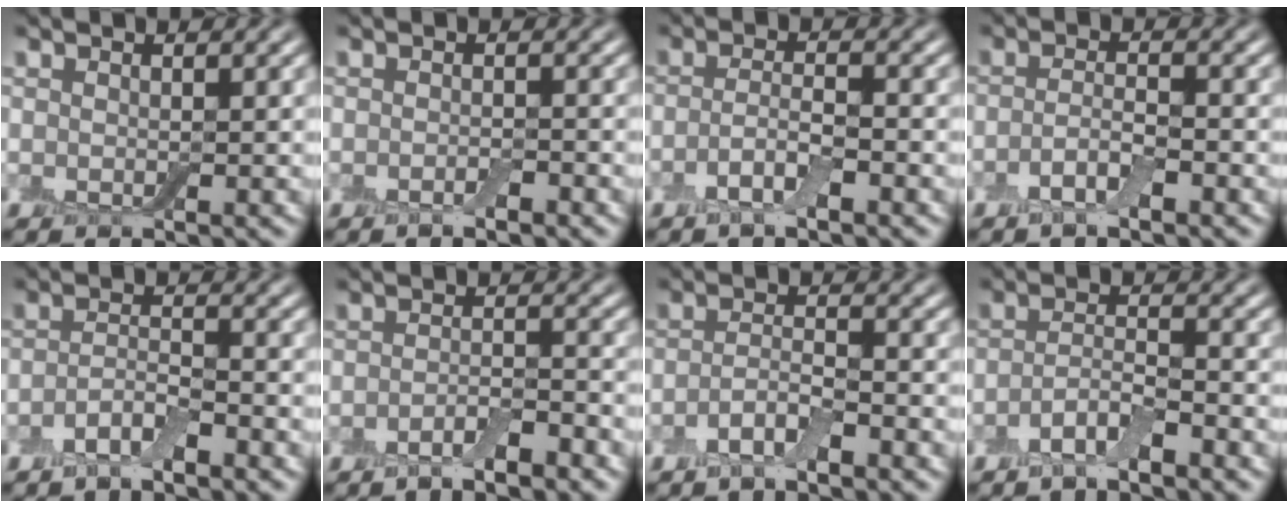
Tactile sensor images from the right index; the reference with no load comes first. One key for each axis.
{"total": 1.1, "fx": -0.7, "fy": 0.2, "fz": 0.9, "tx": -0.015, "ty": -0.003, "tz": -0.012}
{"total": 2.6, "fx": -1.3, "fy": 0.7, "fz": 2.1, "tx": -0.043, "ty": 0.005, "tz": -0.032}
{"total": 2.3, "fx": -1.2, "fy": 0.6, "fz": 1.8, "tx": -0.037, "ty": 0.004, "tz": -0.029}
{"total": 2.5, "fx": -1.6, "fy": 0.7, "fz": 1.8, "tx": -0.036, "ty": 0.005, "tz": -0.036}
{"total": 2.3, "fx": -1.6, "fy": 0.4, "fz": 1.6, "tx": -0.028, "ty": 0.003, "tz": -0.032}
{"total": 2.5, "fx": -1.5, "fy": 0.7, "fz": 1.9, "tx": -0.041, "ty": 0.005, "tz": -0.036}
{"total": 2.8, "fx": -1.8, "fy": 0.7, "fz": 2.0, "tx": -0.041, "ty": 0.004, "tz": -0.042}